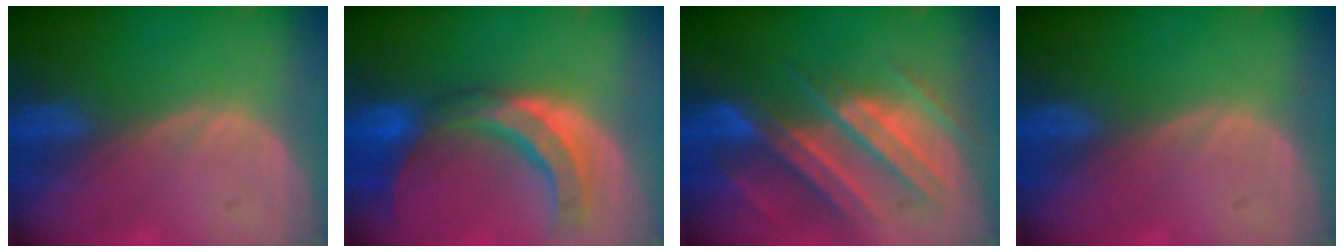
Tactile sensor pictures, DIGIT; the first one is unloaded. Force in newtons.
{"total": 10.6, "press": 9.3, "slide": 5.0}
{"total": 11.1, "press": 9.9, "slide": 5.1}
{"total": 0.0}